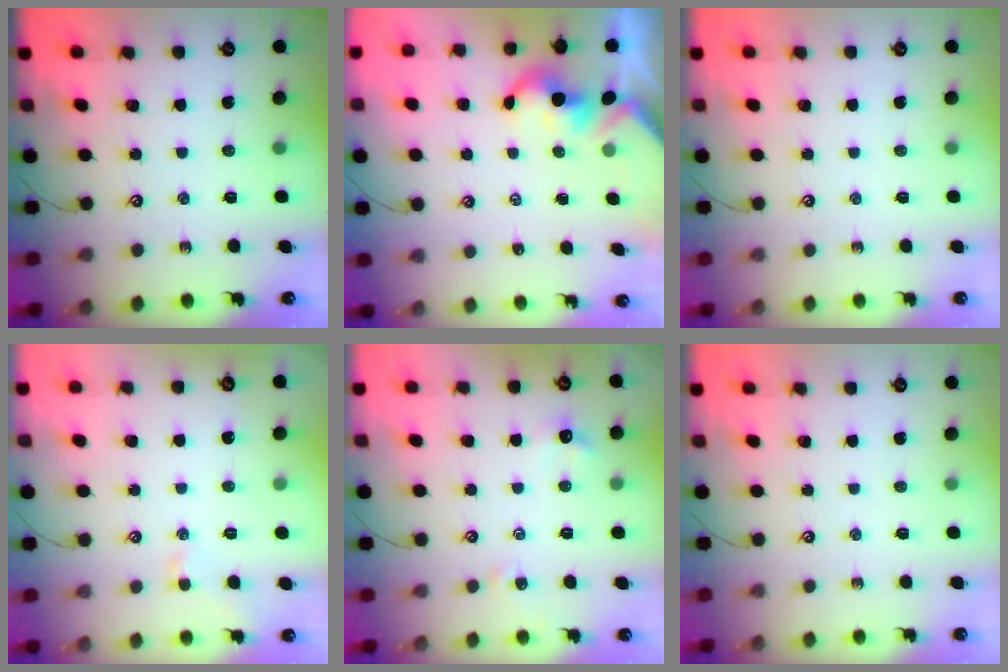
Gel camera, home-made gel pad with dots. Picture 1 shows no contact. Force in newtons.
{"total": 2.0, "press": 2.0, "slide": 0.2}
{"total": 0.0}
{"total": 0.7, "press": 0.3, "slide": 0.7}
{"total": 2.3, "press": 2.2, "slide": 0.6}
{"total": 0.0}